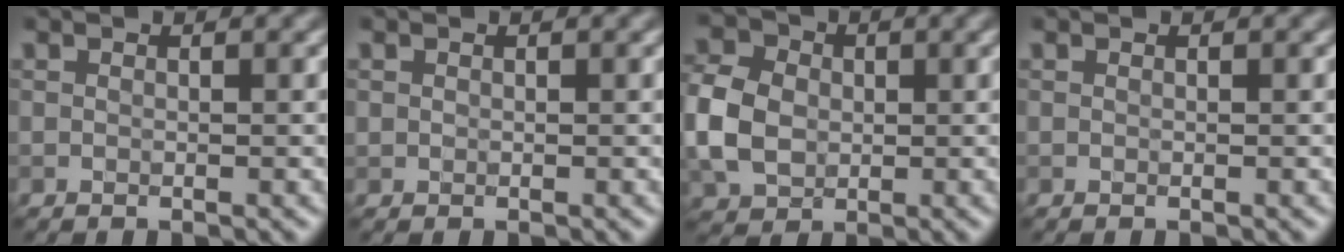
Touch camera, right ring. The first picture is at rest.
{"total": 0.5, "force": [0.1, 0.5, 0.1], "torque": [0.004, -0.002, 0.003]}
{"total": 6.7, "force": [-0.4, 5.3, 4.0], "torque": [-0.105, 0.008, -0.020]}
{"total": 0.0}